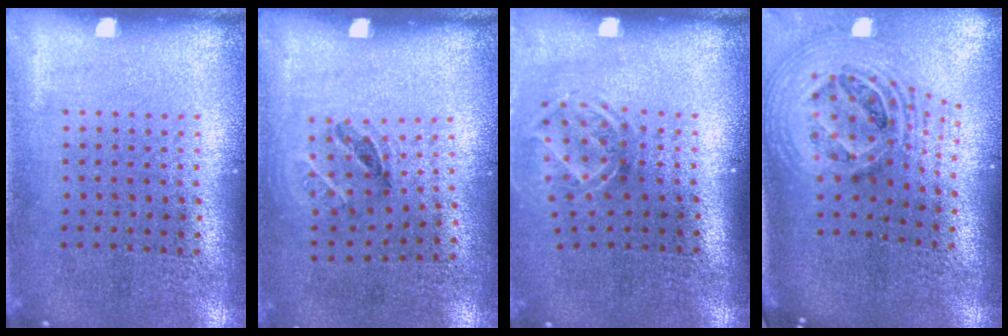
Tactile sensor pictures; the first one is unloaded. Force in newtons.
{"total": 1.2, "press": 0.7, "slide": 1.0}
{"total": 1.8, "press": 1.3, "slide": 1.3}
{"total": 2.7, "press": 1.9, "slide": 1.9}